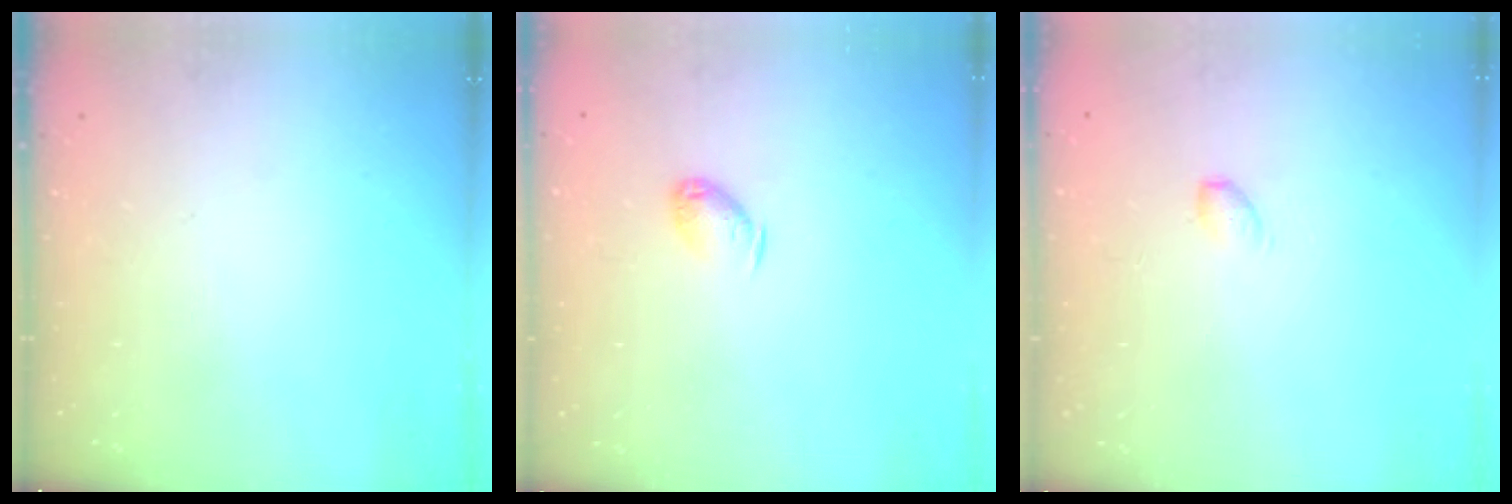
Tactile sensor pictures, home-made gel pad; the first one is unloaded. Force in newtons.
{"total": 5.8, "press": 5.7, "slide": 1.0}
{"total": 4.5, "press": 4.5, "slide": 0.5}